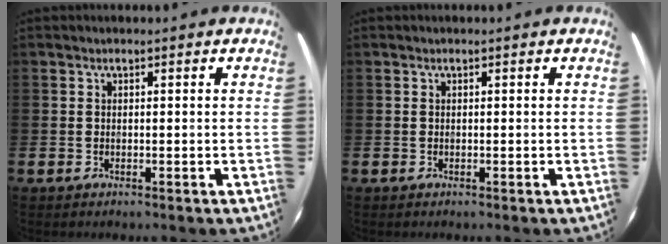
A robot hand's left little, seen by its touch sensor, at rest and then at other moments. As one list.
[{"total": 0.0}]